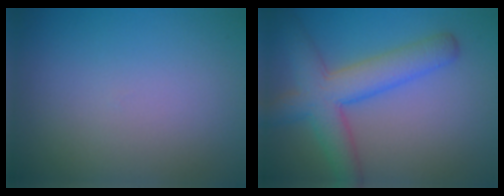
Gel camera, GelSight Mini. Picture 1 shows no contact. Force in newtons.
{"total": 6.3, "press": 6.3, "slide": 0.3}